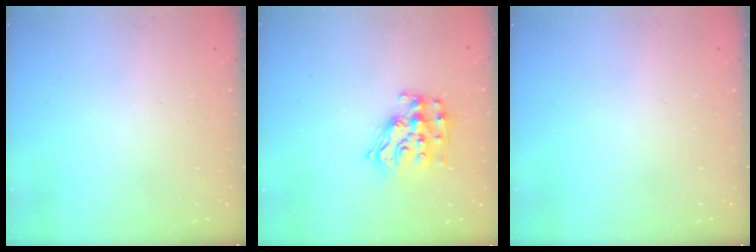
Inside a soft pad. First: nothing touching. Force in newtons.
{"total": 13.4, "press": 13.3, "slide": 0.8}
{"total": 0.0}